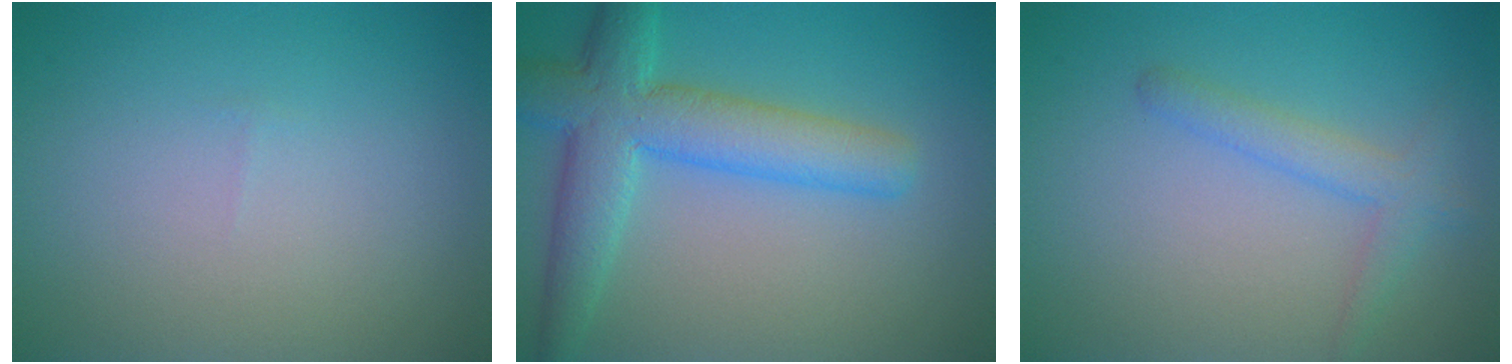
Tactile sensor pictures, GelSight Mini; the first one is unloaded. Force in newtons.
{"total": 6.7, "press": 6.7, "slide": 0.2}
{"total": 2.4, "press": 2.4, "slide": 0.1}